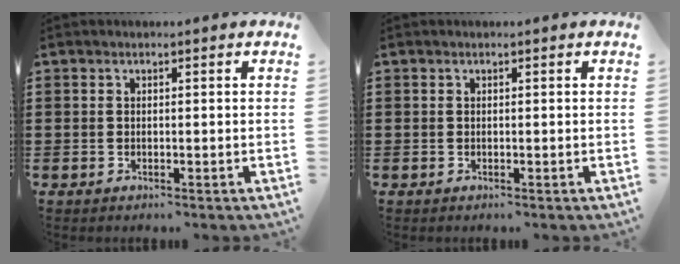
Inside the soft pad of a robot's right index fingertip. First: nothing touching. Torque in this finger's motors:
{"motor_torque": [-0.27, 0.57, 0.00, 0.00]}